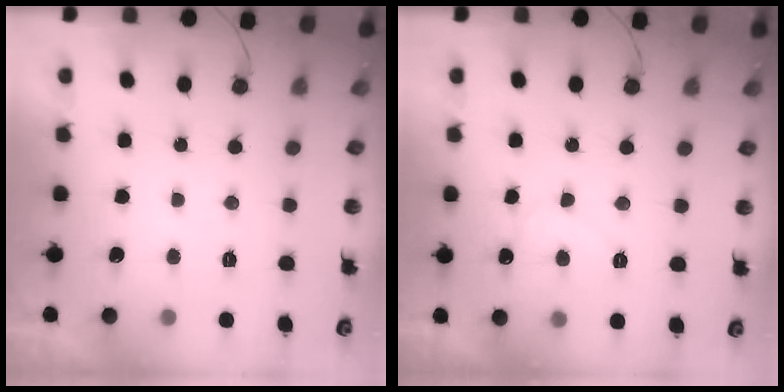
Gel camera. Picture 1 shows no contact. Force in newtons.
{"total": 7.1, "press": 7.1, "slide": 0.3}